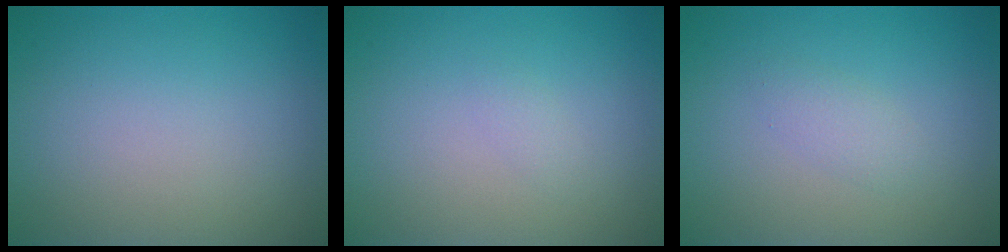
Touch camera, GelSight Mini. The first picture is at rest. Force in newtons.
{"total": 0.6, "press": 0.6, "slide": 0.1}
{"total": 1.3, "press": 1.3, "slide": 0.1}